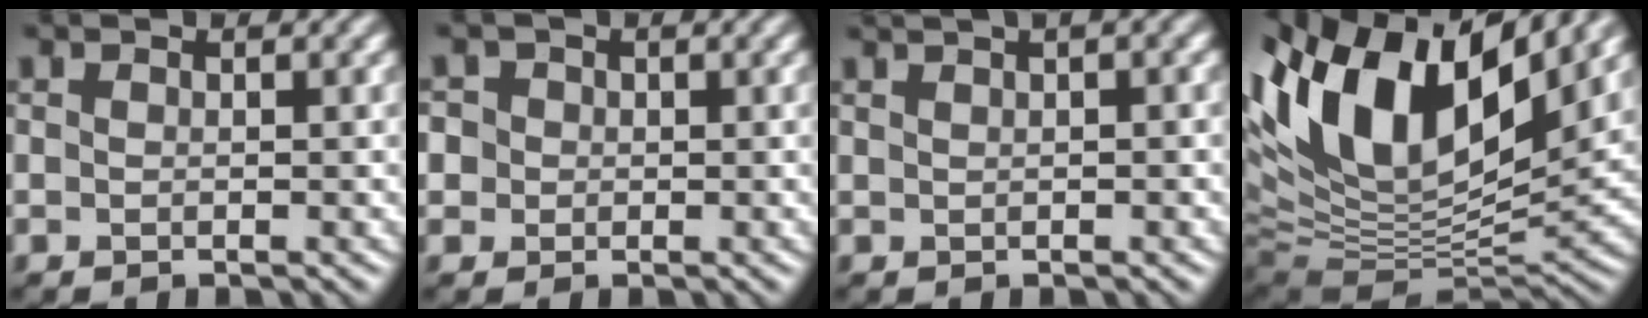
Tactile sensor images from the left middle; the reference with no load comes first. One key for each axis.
{"total": 4.3, "fx": 0.6, "fy": 4.1, "fz": 1.3, "tx": -0.032, "ty": 0.029, "tz": -0.011}
{"total": 4.6, "fx": 2.5, "fy": 1.9, "fz": 3.4, "tx": -0.045, "ty": 0.025, "tz": 0.032}
{"total": 13.7, "fx": 5.7, "fy": 6.0, "fz": 11.0, "tx": -0.211, "ty": 0.016, "tz": 0.097}